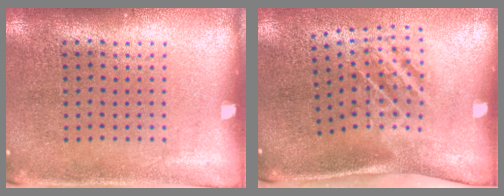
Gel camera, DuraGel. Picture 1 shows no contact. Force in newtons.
{"total": 2.0, "press": 1.2, "slide": 1.6}